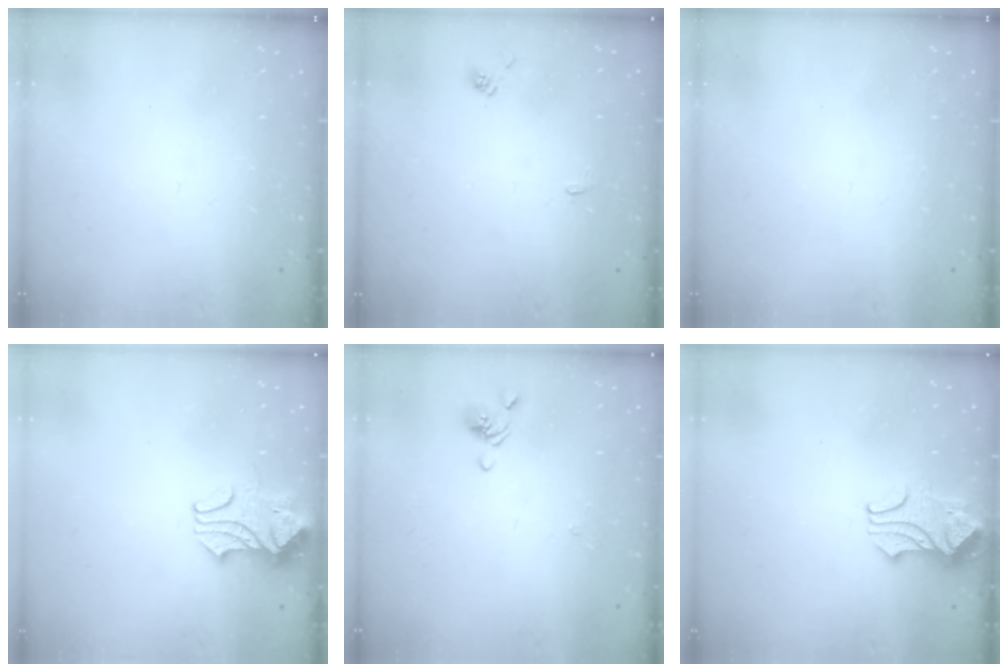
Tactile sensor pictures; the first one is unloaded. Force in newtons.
{"total": 2.1, "press": 2.1, "slide": 0.3}
{"total": 0.0}
{"total": 2.4, "press": 2.2, "slide": 0.8}
{"total": 1.4, "press": 1.2, "slide": 0.6}
{"total": 2.1, "press": 2.0, "slide": 0.6}